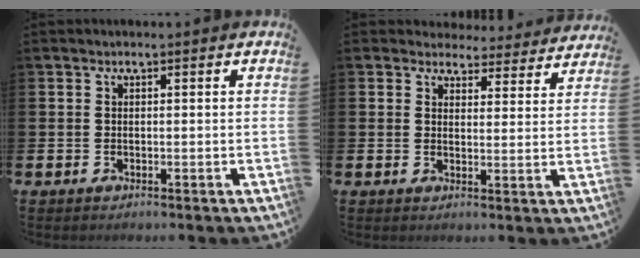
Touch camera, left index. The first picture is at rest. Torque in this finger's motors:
{"motor_torque": [0.48, -0.68, 0.00, -0.07]}